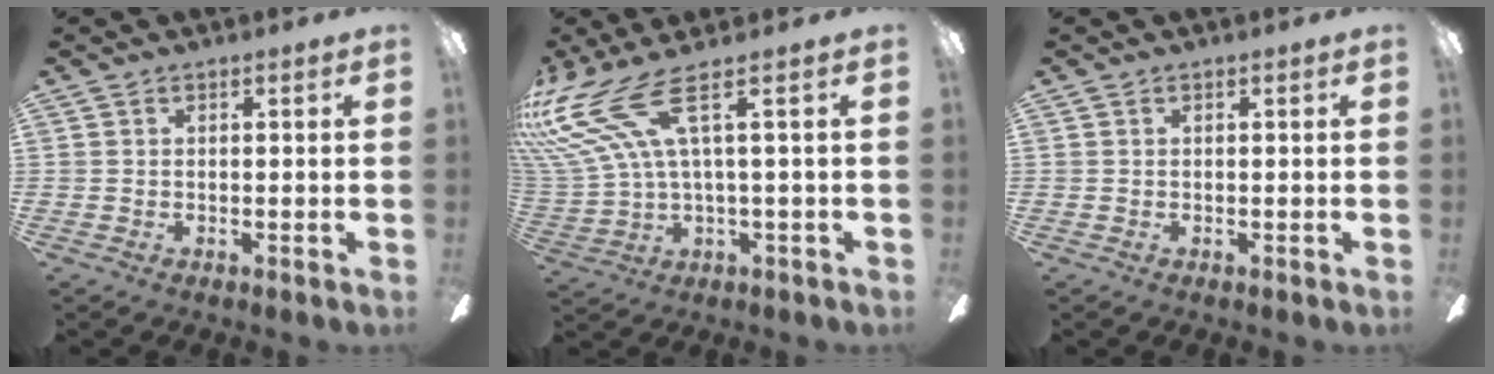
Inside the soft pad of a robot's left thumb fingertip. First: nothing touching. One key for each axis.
{"total": 13.6, "fx": 6.3, "fy": 4.5, "fz": 11.2, "tx": -0.254, "ty": -0.034, "tz": 0.111}
{"total": 0.0}